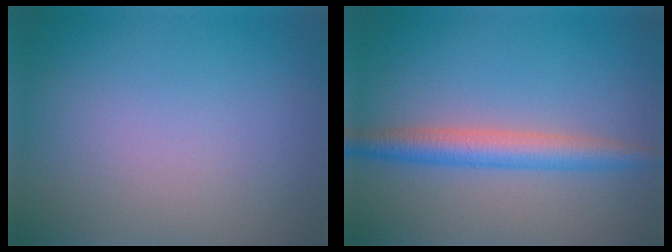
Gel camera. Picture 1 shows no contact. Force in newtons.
{"total": 3.6, "press": 3.6, "slide": 0.1}